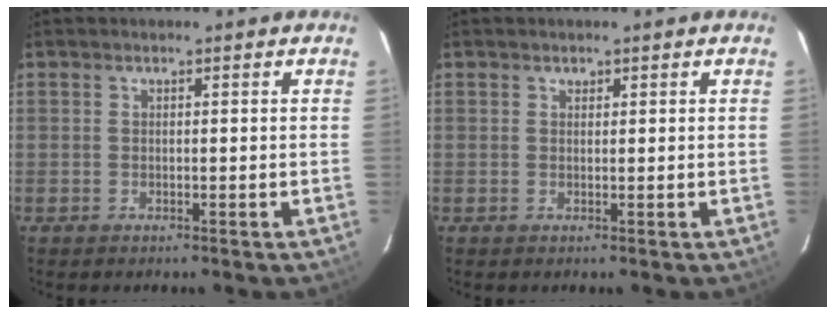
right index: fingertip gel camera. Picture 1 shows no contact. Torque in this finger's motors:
{"motor_torque": [0.01, 0.00, 0.00, 0.01]}